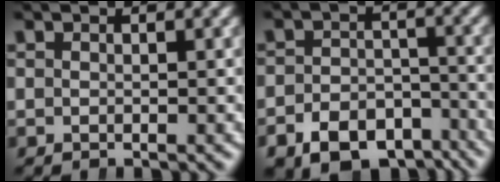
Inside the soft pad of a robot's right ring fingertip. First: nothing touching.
{"total": 8.6, "force": [-6.6, 4.9, 2.4], "torque": [-0.025, -0.023, -0.105]}